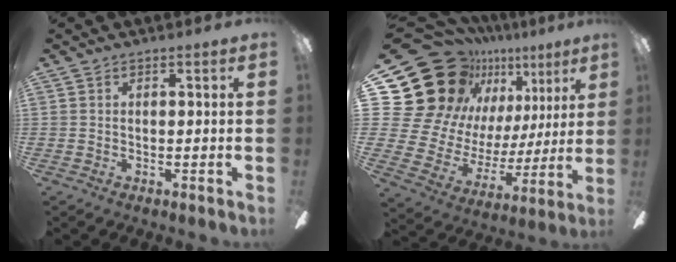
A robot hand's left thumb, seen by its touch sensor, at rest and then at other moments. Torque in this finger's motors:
{"motor_torque": [2.09, 2.09, 1.38, -1.39, 0.10]}